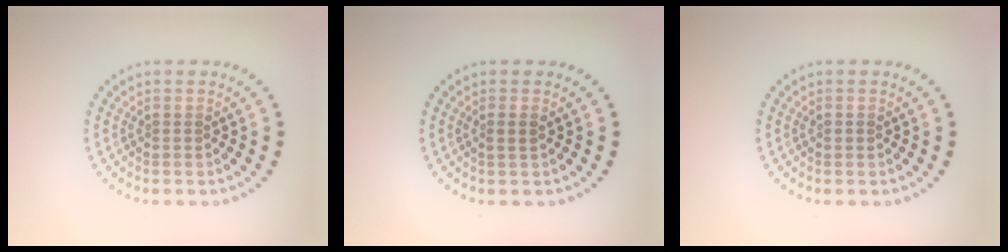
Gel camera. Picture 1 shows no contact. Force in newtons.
{"total": 1.0, "press": 0.8, "slide": 0.5}
{"total": 0.6, "press": 0.6, "slide": 0.1}